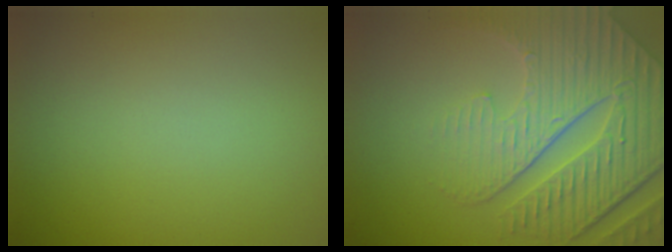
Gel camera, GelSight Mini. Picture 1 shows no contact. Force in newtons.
{"total": 7.5, "press": 6.0, "slide": 4.6}